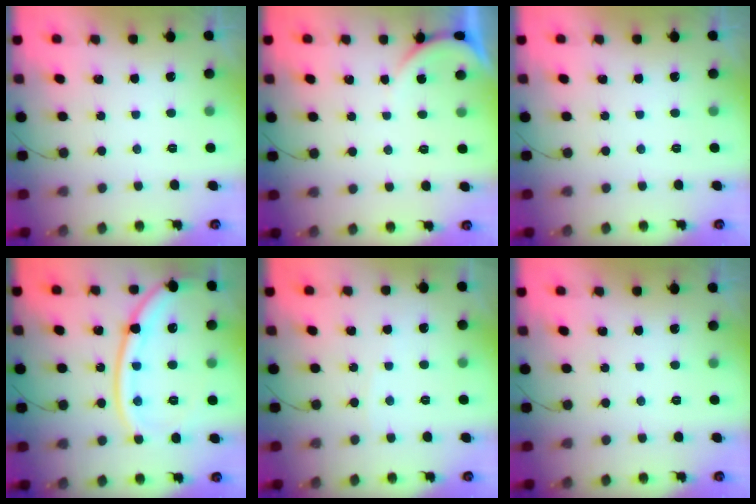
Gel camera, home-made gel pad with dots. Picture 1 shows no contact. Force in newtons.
{"total": 1.6, "press": 1.6, "slide": 0.1}
{"total": 0.0}
{"total": 17.6, "press": 17.5, "slide": 2.0}
{"total": 2.9, "press": 2.9, "slide": 0.4}
{"total": 0.0}